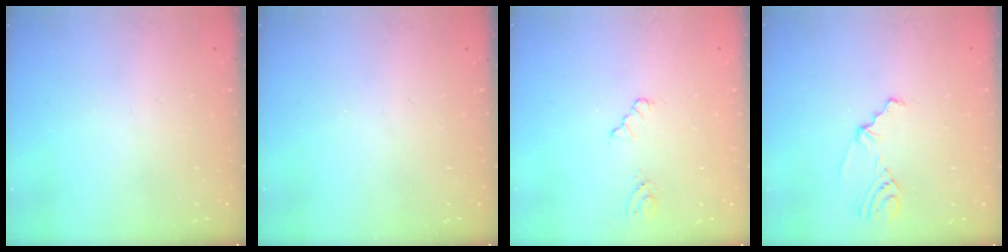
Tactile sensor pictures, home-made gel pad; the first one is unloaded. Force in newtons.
{"total": 0.0}
{"total": 4.0, "press": 3.9, "slide": 0.6}
{"total": 2.8, "press": 2.3, "slide": 1.5}